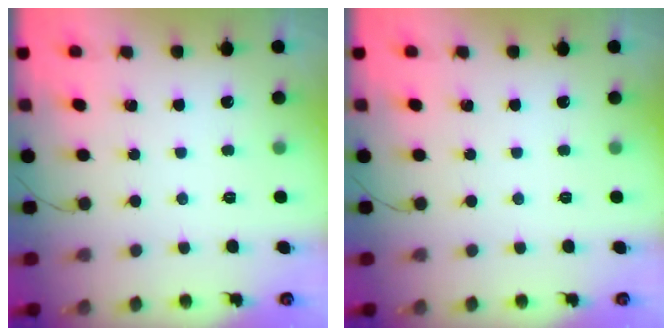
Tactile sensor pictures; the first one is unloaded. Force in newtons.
{"total": 0.0}